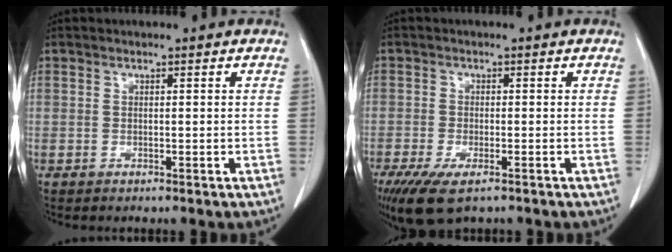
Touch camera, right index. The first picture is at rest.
{"total": 7.8, "force": [-5.1, 2.6, 5.3], "torque": [-0.094, -0.019, -0.083]}